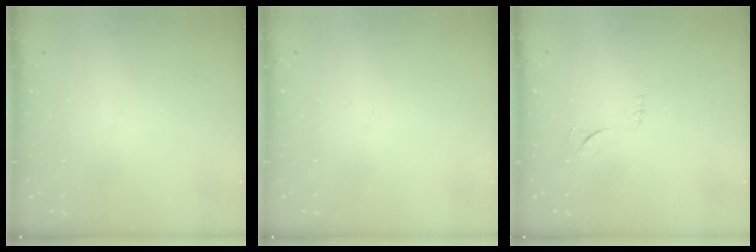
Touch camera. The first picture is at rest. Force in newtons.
{"total": 0.0}
{"total": 6.1, "press": 6.1, "slide": 0.3}